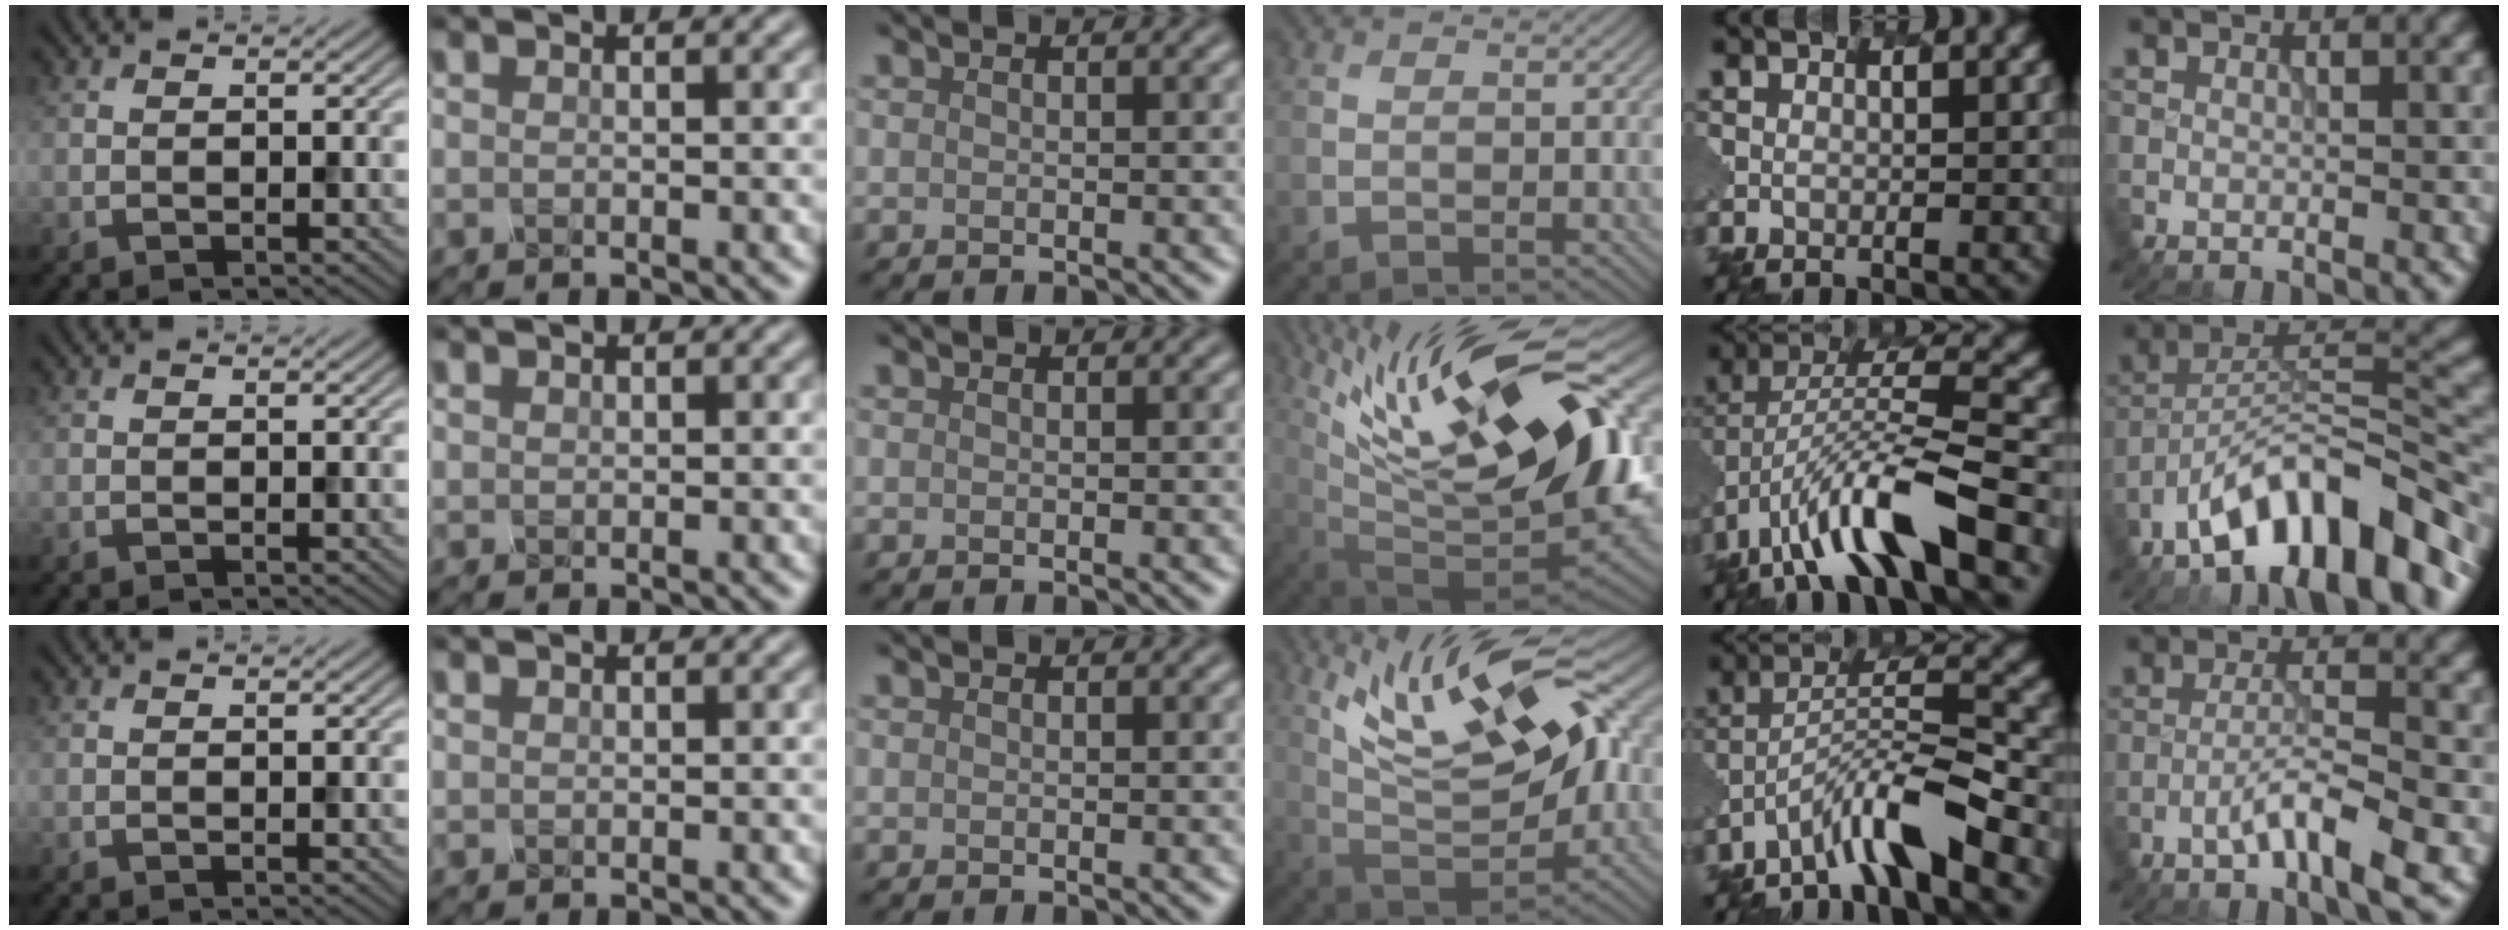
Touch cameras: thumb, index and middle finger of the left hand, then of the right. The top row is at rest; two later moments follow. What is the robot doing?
{"motion": "twist", "object": "rubiks cube"}